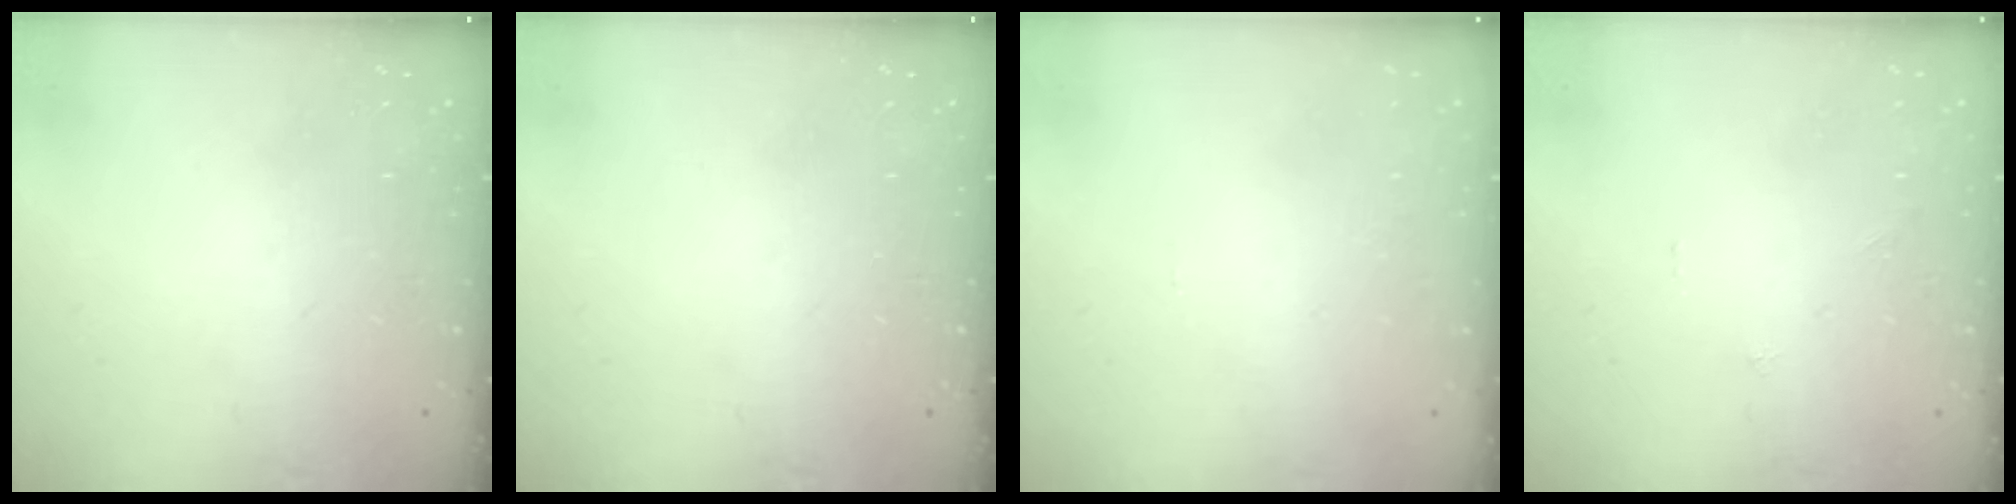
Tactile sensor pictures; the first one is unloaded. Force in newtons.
{"total": 0.0}
{"total": 0.5, "press": 0.5, "slide": 0.2}
{"total": 0.0}